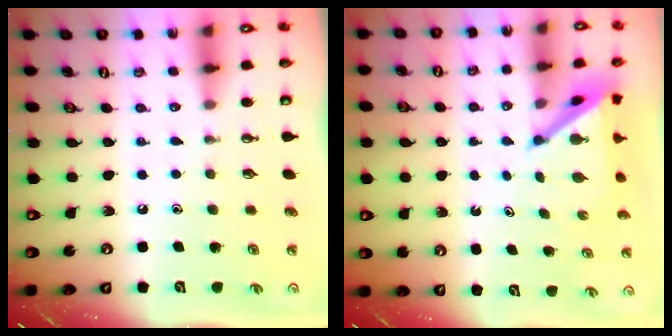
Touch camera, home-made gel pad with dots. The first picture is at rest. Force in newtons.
{"total": 4.4, "press": 4.4, "slide": 0.4}